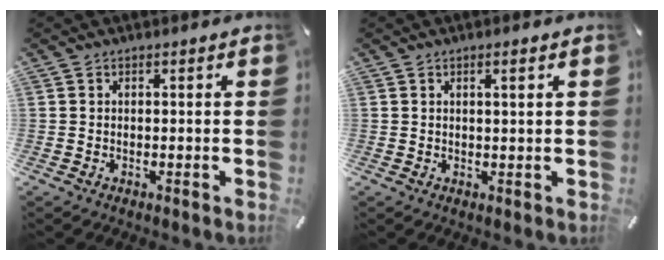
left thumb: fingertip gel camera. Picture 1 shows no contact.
{"total": 1.7, "force": [0.6, 0.1, 1.6], "torque": [-0.031, -0.001, 0.010]}